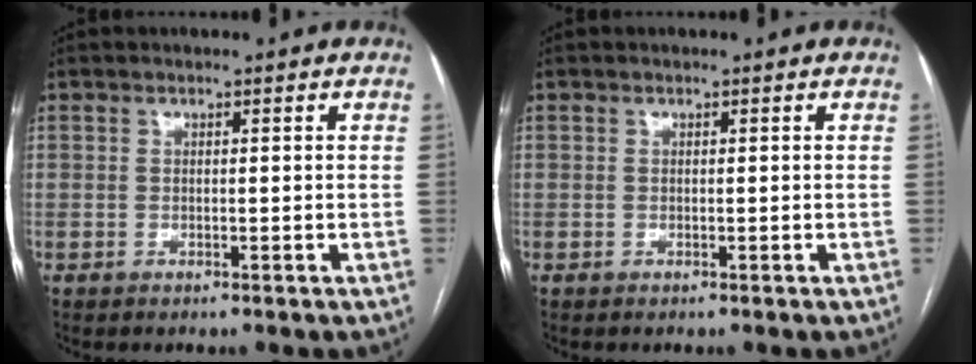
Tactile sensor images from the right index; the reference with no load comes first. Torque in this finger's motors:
{"motor_torque": [0.00, 0.00, 0.00, 0.00]}